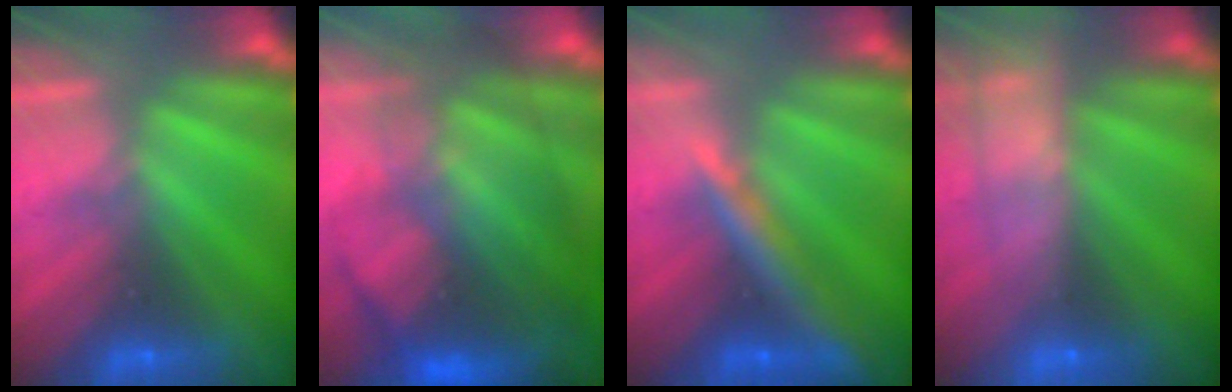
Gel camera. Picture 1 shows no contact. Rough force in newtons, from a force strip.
{"total": 7.4}
{"total": 6.9}
{"total": 5.7}